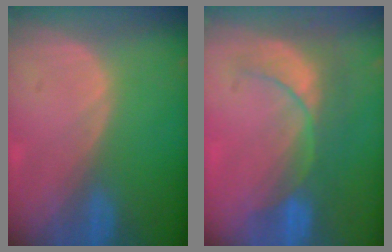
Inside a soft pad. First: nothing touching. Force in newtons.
{"total": 8.9, "press": 7.8, "slide": 4.2}